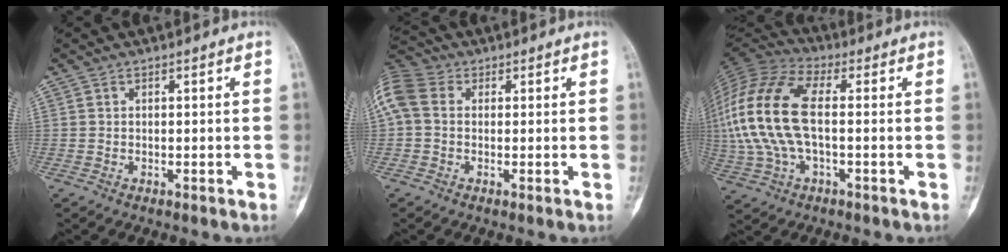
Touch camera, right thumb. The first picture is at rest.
{"total": 8.7, "force": [1.4, 6.2, 5.9], "torque": [-0.141, 0.026, 0.019]}
{"total": 18.4, "force": [0.4, 8.6, 16.2], "torque": [-0.372, 0.026, 0.004]}